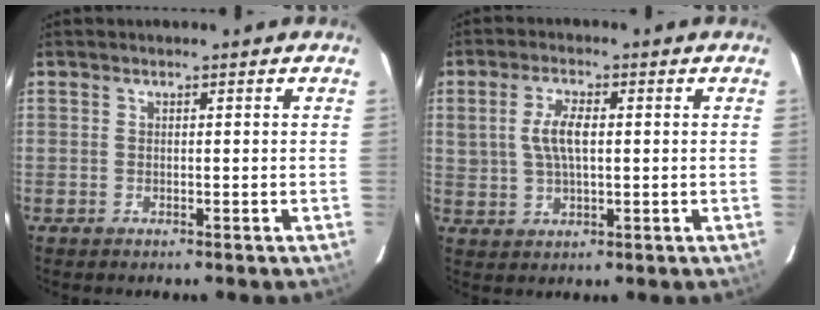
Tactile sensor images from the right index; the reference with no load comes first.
{"total": 6.0, "force": [0.9, 2.7, 5.3], "torque": [-0.104, 0.006, 0.022]}